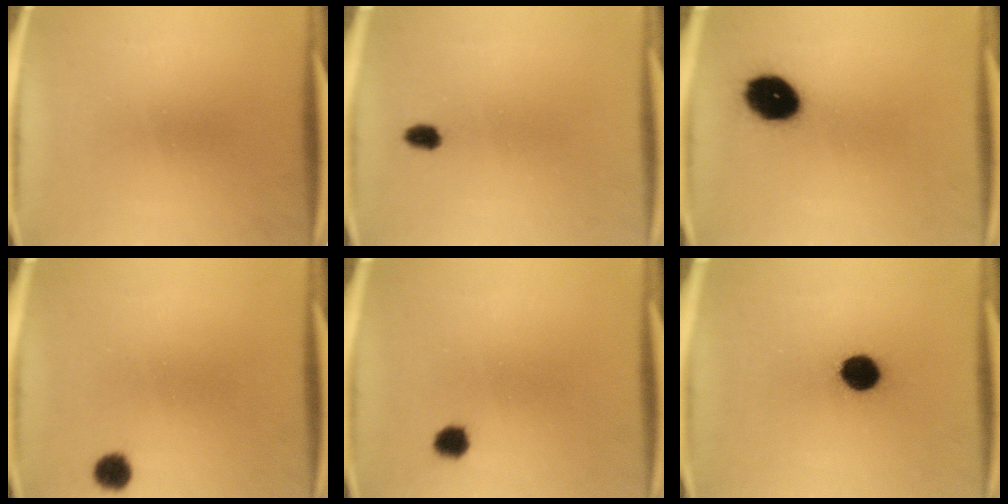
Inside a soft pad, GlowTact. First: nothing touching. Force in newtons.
{"total": 2.2}
{"total": 11.3}
{"total": 3.0}
{"total": 2.7}
{"total": 7.9}